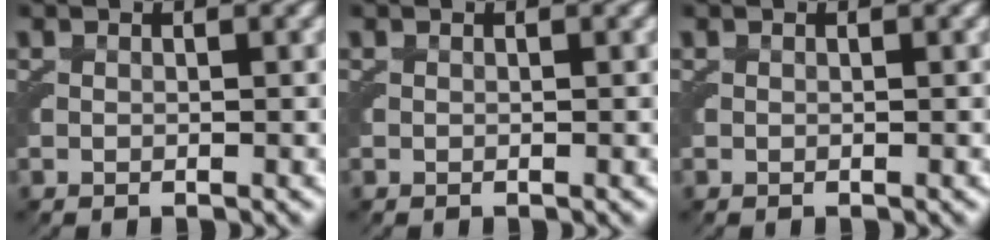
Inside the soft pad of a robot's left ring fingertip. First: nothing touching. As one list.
[{"total": 0.0}, {"total": 0.0}]